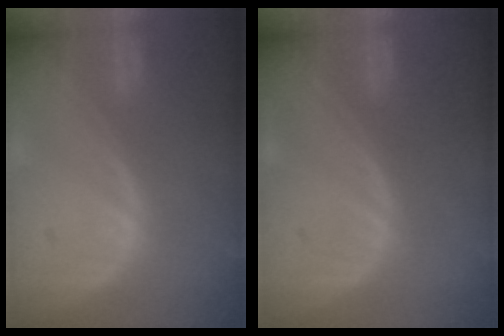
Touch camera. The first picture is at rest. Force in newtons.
{"total": 0.0}